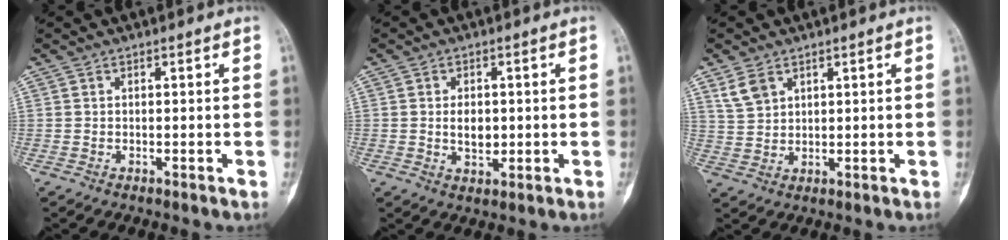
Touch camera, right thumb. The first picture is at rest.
{"total": 4.1, "force": [0.0, 2.8, 3.0], "torque": [-0.037, -0.001, 0.005]}
{"total": 4.4, "force": [2.7, 2.9, 2.0], "torque": [-0.034, -0.009, 0.063]}